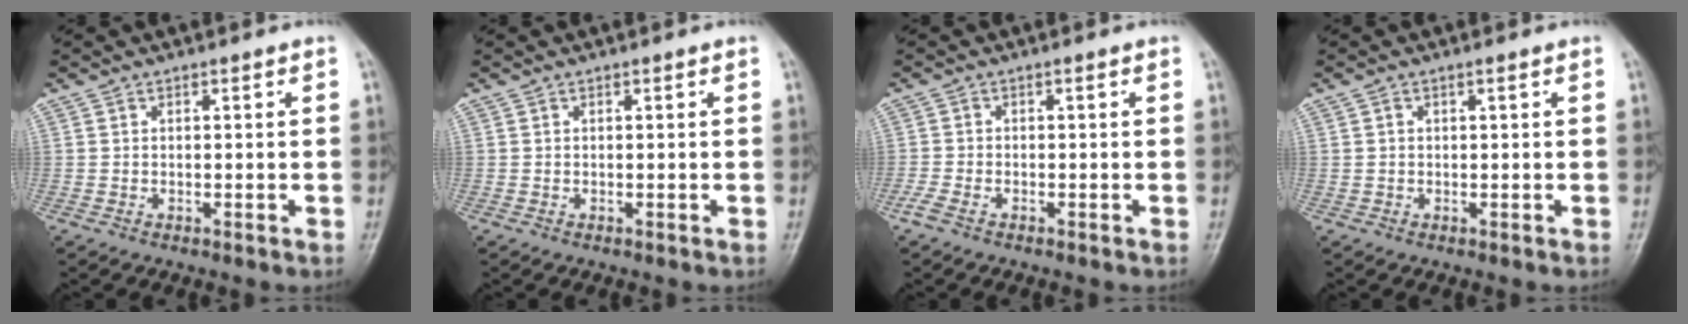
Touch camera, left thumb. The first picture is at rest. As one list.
[{"total": 0.0}, {"total": 2.5, "force": [-1.5, 1.0, 1.7], "torque": [-0.049, 0.005, -0.033]}, {"total": 1.2, "force": [0.3, 0.8, 0.9], "torque": [-0.014, 0.006, 0.009]}]